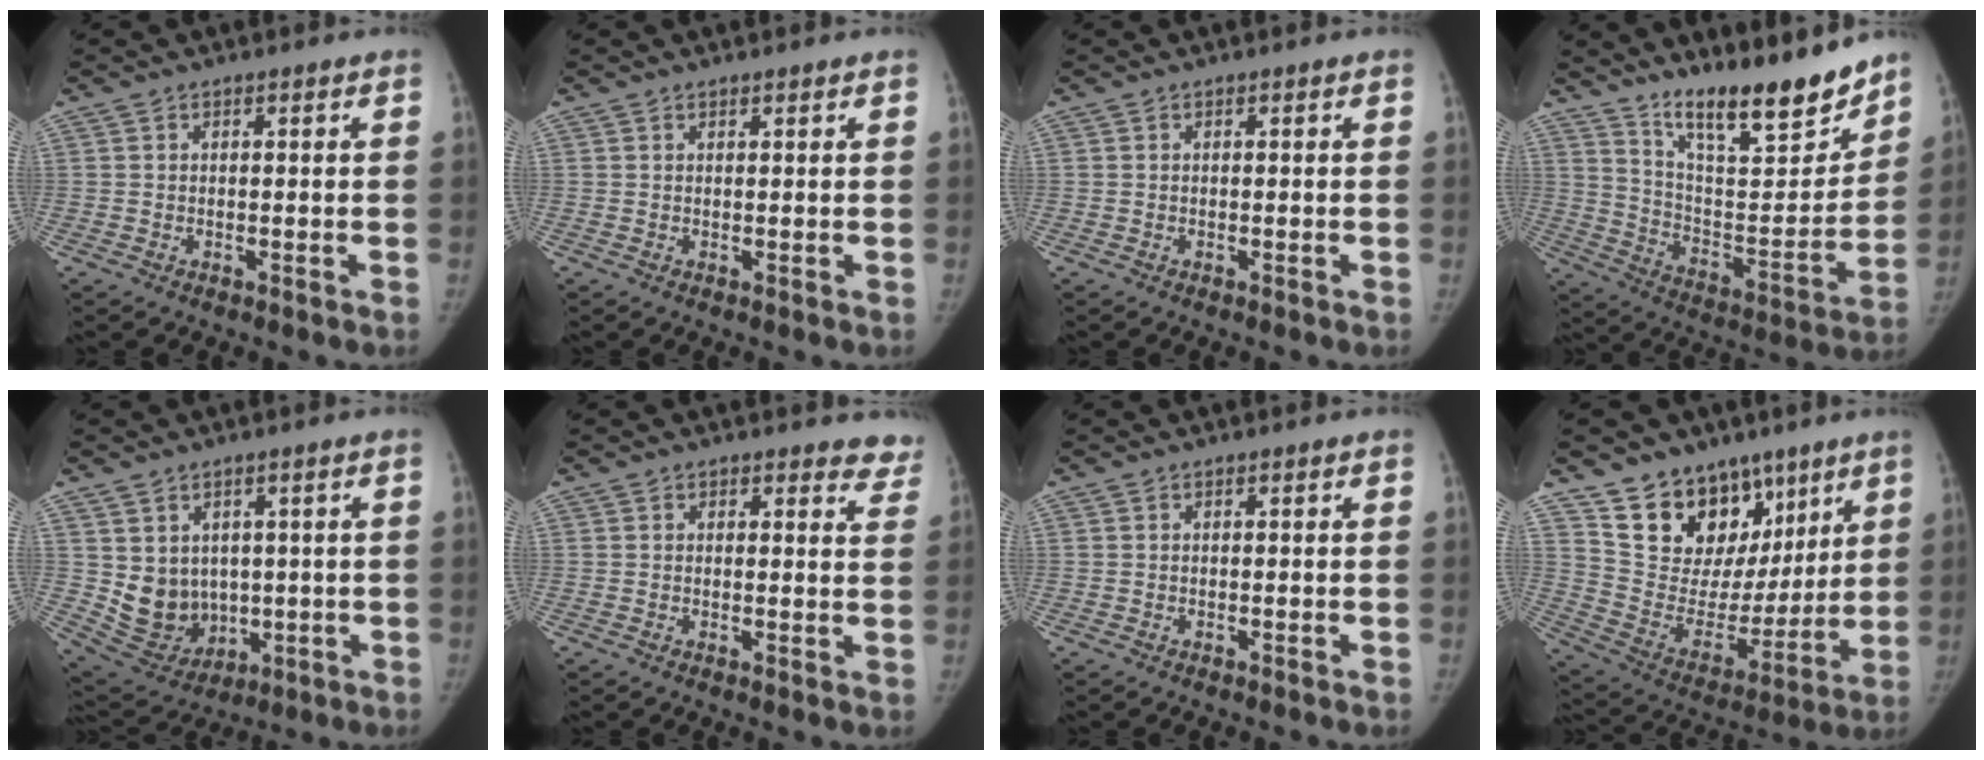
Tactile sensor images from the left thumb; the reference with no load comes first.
{"total": 0.6, "force": [0.6, 0.0, 0.2], "torque": [-0.005, -0.004, 0.010]}
{"total": 0.0}
{"total": 20.4, "force": [16.2, 4.7, 11.6], "torque": [-0.141, -0.110, 0.270]}
{"total": 9.5, "force": [1.0, 8.1, 4.9], "torque": [-0.056, -0.020, 0.052]}
{"total": 5.7, "force": [5.2, 2.3, 0.6], "torque": [0.040, -0.027, 0.034]}
{"total": 0.0}
{"total": 18.9, "force": [11.7, 12.7, 7.6], "torque": [-0.065, -0.057, 0.214]}